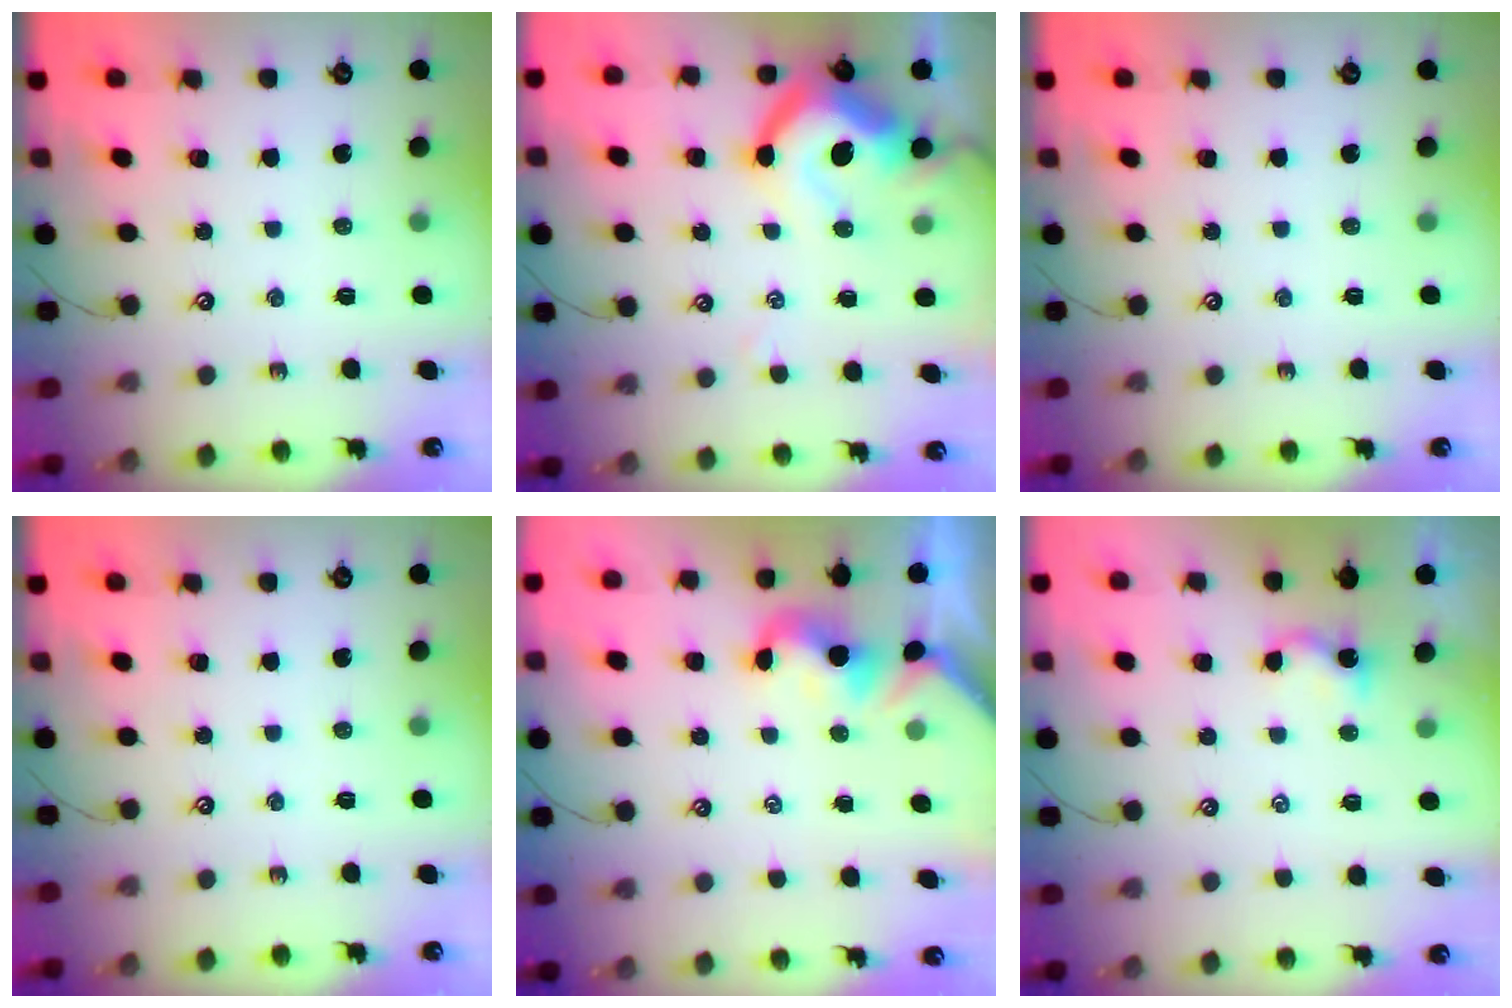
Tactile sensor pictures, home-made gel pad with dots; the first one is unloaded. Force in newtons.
{"total": 14.0, "press": 13.9, "slide": 1.8}
{"total": 0.0}
{"total": 0.0}
{"total": 0.7, "press": 0.1, "slide": 0.7}
{"total": 3.7, "press": 3.7, "slide": 0.0}